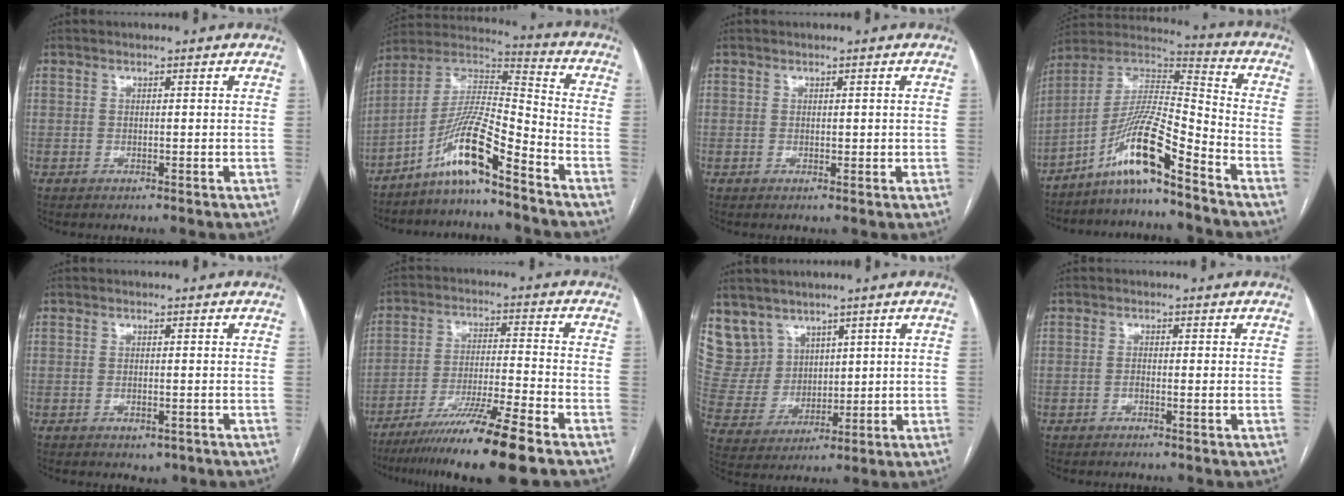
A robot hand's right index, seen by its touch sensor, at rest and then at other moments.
{"total": 11.9, "force": [-8.2, 0.4, 8.7], "torque": [-0.172, 0.013, -0.155]}
{"total": 1.0, "force": [0.1, 0.7, 0.7], "torque": [-0.007, -0.001, 0.002]}
{"total": 12.8, "force": [-8.9, 0.2, 9.2], "torque": [-0.178, 0.013, -0.165]}
{"total": 2.1, "force": [-1.2, 1.2, 1.3], "torque": [-0.017, -0.001, -0.006]}
{"total": 14.3, "force": [-10.3, -0.9, 9.9], "torque": [-0.176, -0.036, -0.176]}
{"total": 9.3, "force": [6.4, 6.7, 0.7], "torque": [-0.026, 0.026, 0.147]}
{"total": 1.1, "force": [-0.4, 0.1, 1.0], "torque": [-0.018, 0.002, -0.008]}